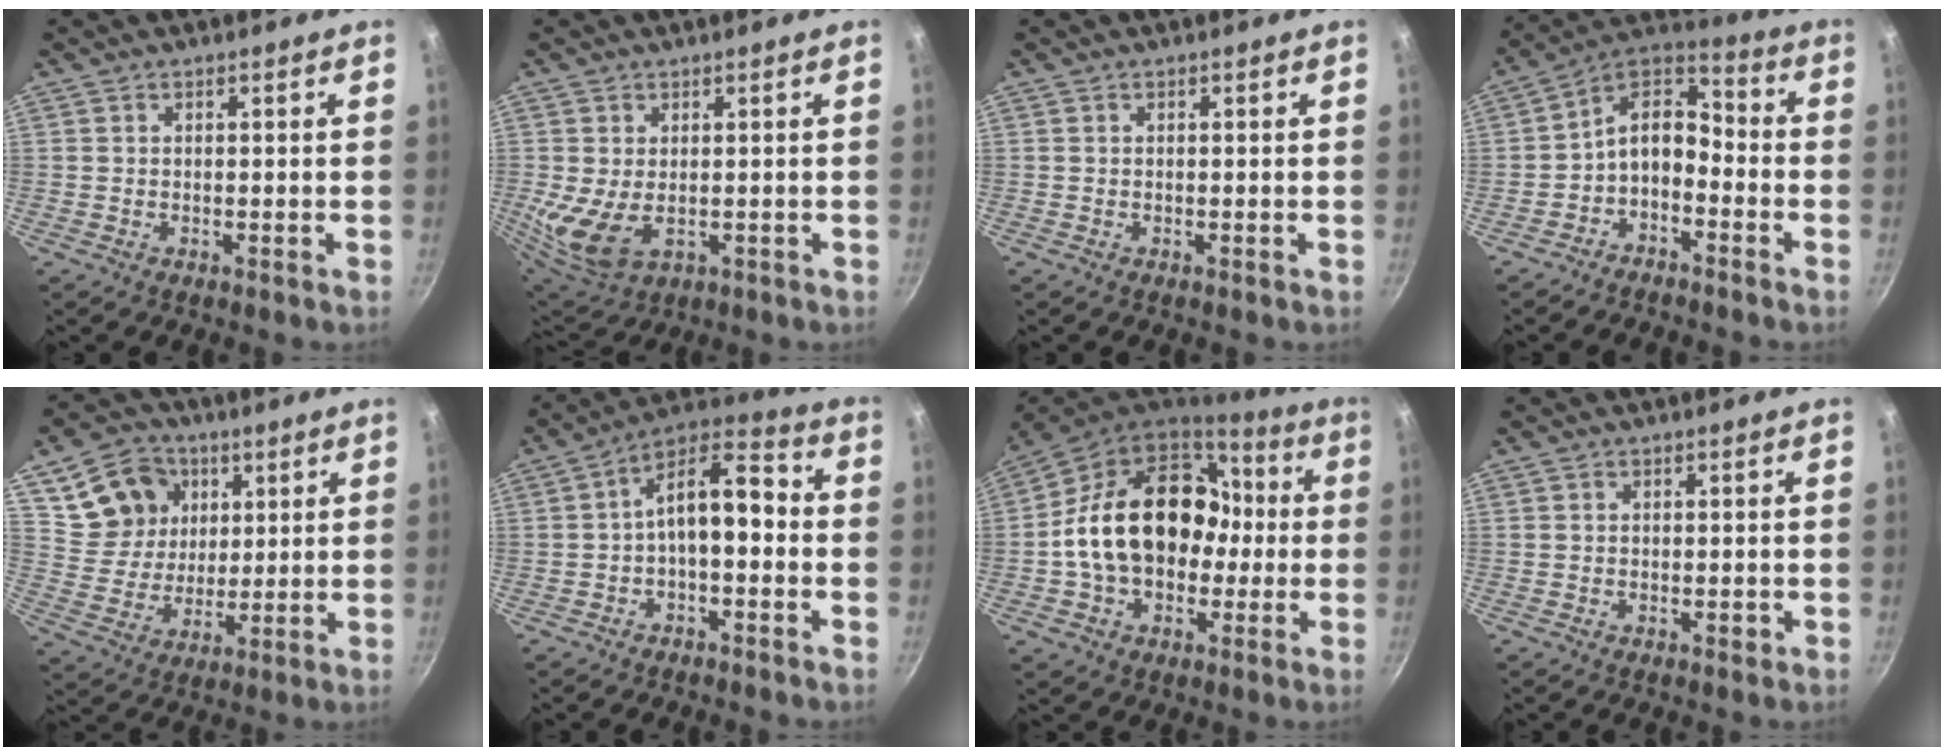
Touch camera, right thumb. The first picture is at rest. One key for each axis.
{"total": 9.2, "fx": -0.3, "fy": 5.8, "fz": 7.2, "tx": -0.140, "ty": -0.022, "tz": 0.007}
{"total": 0.0}
{"total": 9.6, "fx": -3.7, "fy": 6.0, "fz": 6.5, "tx": -0.104, "ty": 0.073, "tz": -0.077}
{"total": 10.4, "fx": 5.1, "fy": 8.6, "fz": 3.1, "tx": -0.026, "ty": -0.028, "tz": 0.098}
{"total": 10.9, "fx": -1.3, "fy": 5.4, "fz": 9.4, "tx": -0.136, "ty": 0.054, "tz": -0.031}
{"total": 23.6, "fx": -0.1, "fy": 17.2, "fz": 16.2, "tx": -0.255, "ty": 0.057, "tz": 0.001}
{"total": 0.9, "fx": -0.4, "fy": 0.6, "fz": 0.6, "tx": -0.007, "ty": 0.003, "tz": -0.007}